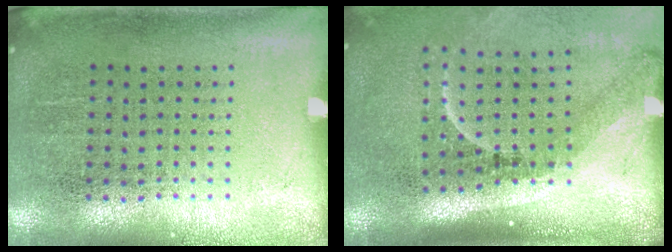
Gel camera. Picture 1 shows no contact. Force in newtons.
{"total": 2.2, "press": 1.5, "slide": 1.7}